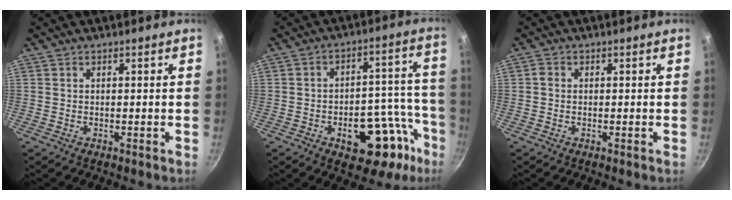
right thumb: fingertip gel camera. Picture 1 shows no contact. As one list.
[{"total": 19.2, "force": [-8.5, 11.0, 13.2], "torque": [-0.094, 0.059, -0.104]}, {"total": 1.0, "force": [-0.1, 0.9, 0.5], "torque": [-0.011, 0.006, -0.003]}]